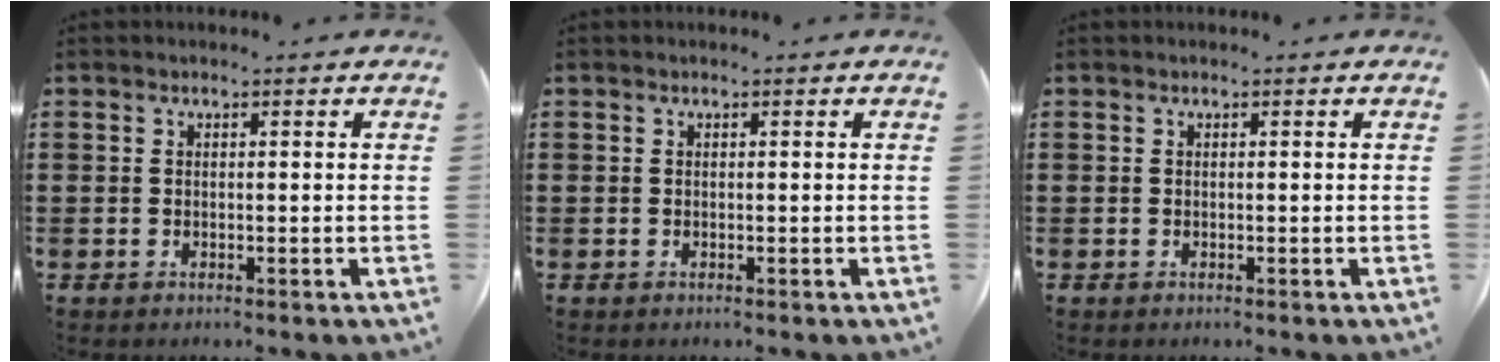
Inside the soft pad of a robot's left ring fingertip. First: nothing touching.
{"total": 0.0}
{"total": 0.0}